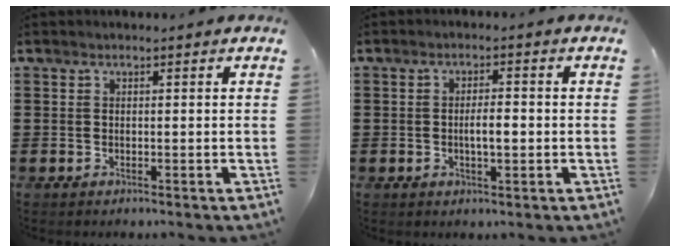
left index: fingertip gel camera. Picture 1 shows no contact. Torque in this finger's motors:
{"motor_torque": [0.92, 0.60, 0.26, 0.06]}